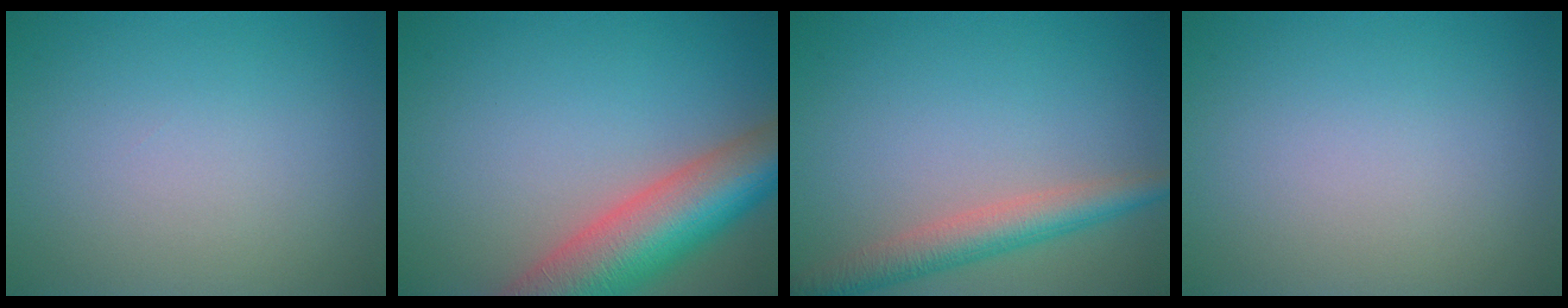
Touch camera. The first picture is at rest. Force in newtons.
{"total": 10.1, "press": 10.1, "slide": 0.7}
{"total": 4.1, "press": 4.1, "slide": 0.1}
{"total": 0.0}